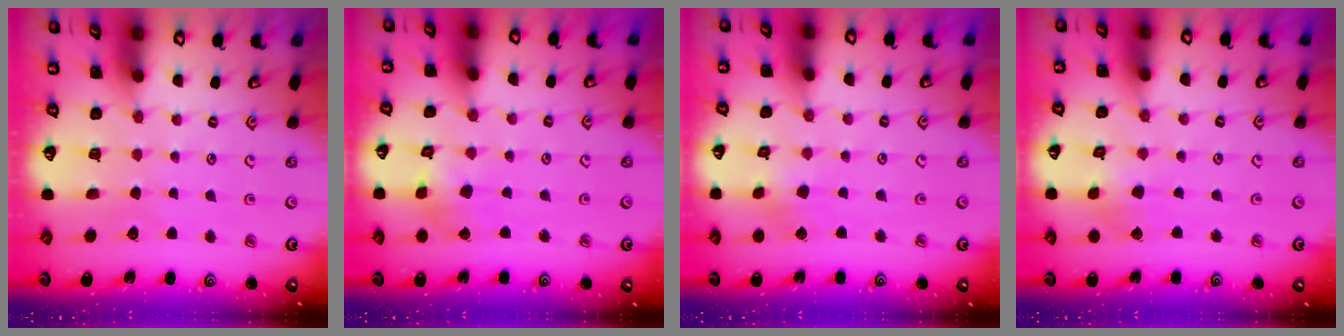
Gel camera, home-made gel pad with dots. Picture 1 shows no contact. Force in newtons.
{"total": 2.5, "press": 2.5, "slide": 0.3}
{"total": 3.0, "press": 2.9, "slide": 0.6}
{"total": 1.9, "press": 1.9, "slide": 0.2}